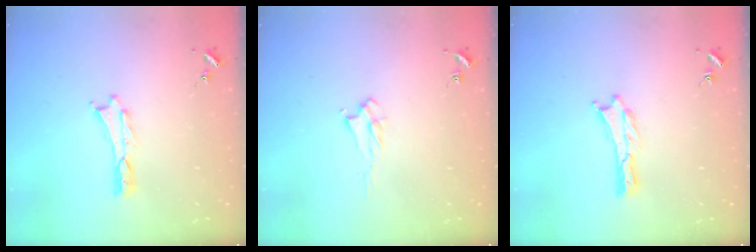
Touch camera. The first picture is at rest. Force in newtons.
{"total": 2.2, "press": 2.2, "slide": 0.4}
{"total": 0.0}